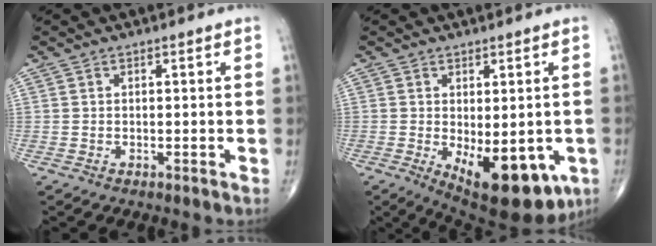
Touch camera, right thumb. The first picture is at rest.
{"total": 15.3, "force": [-5.1, 7.2, 12.6], "torque": [-0.146, -0.012, -0.050]}